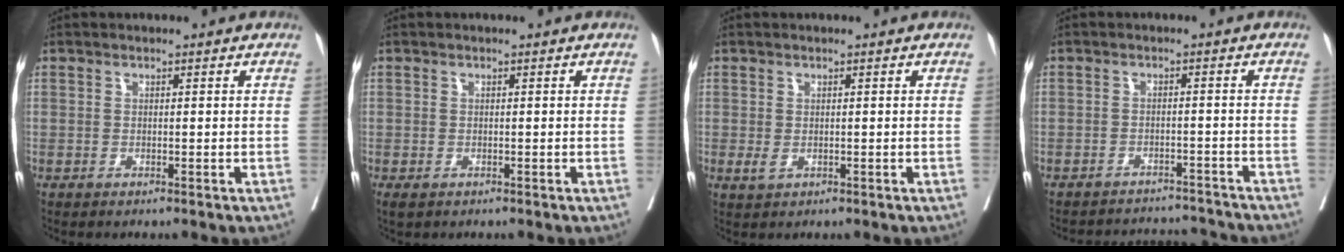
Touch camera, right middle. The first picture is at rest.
{"total": 1.1, "force": [-0.6, 0.6, 0.7], "torque": [-0.009, -0.001, -0.003]}
{"total": 1.3, "force": [-0.1, 0.8, 1.0], "torque": [-0.019, -0.004, 0.001]}
{"total": 9.5, "force": [-9.4, 1.4, 0.4], "torque": [-0.007, 0.021, -0.121]}